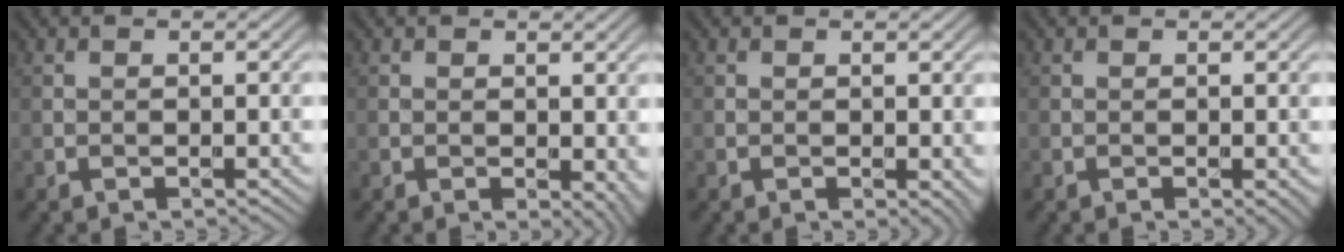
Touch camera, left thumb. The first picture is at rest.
{"total": 2.9, "force": [-0.2, 1.5, 2.4], "torque": [-0.024, -0.007, 0.000]}
{"total": 1.4, "force": [-0.1, 0.8, 1.2], "torque": [-0.013, -0.007, -0.001]}
{"total": 0.9, "force": [-0.1, 0.3, 0.8], "torque": [-0.011, -0.006, -0.002]}